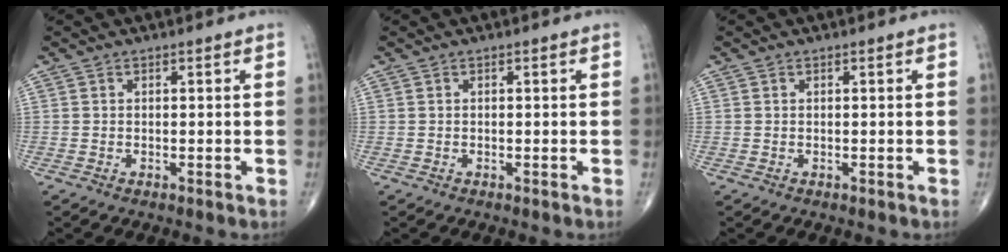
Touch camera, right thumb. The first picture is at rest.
{"total": 0.0}
{"total": 0.0}